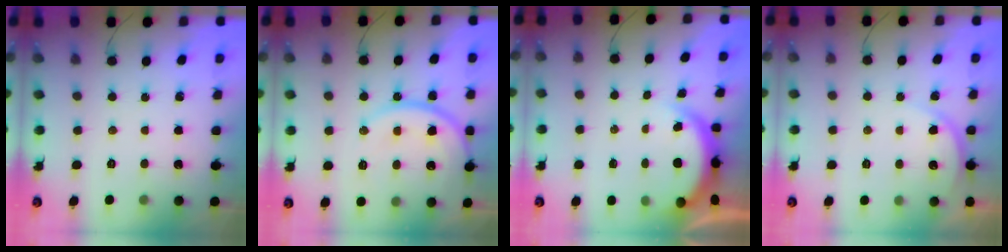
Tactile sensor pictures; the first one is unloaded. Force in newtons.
{"total": 14.7, "press": 14.6, "slide": 1.9}
{"total": 4.4, "press": 4.4, "slide": 0.2}
{"total": 4.6, "press": 4.2, "slide": 1.8}